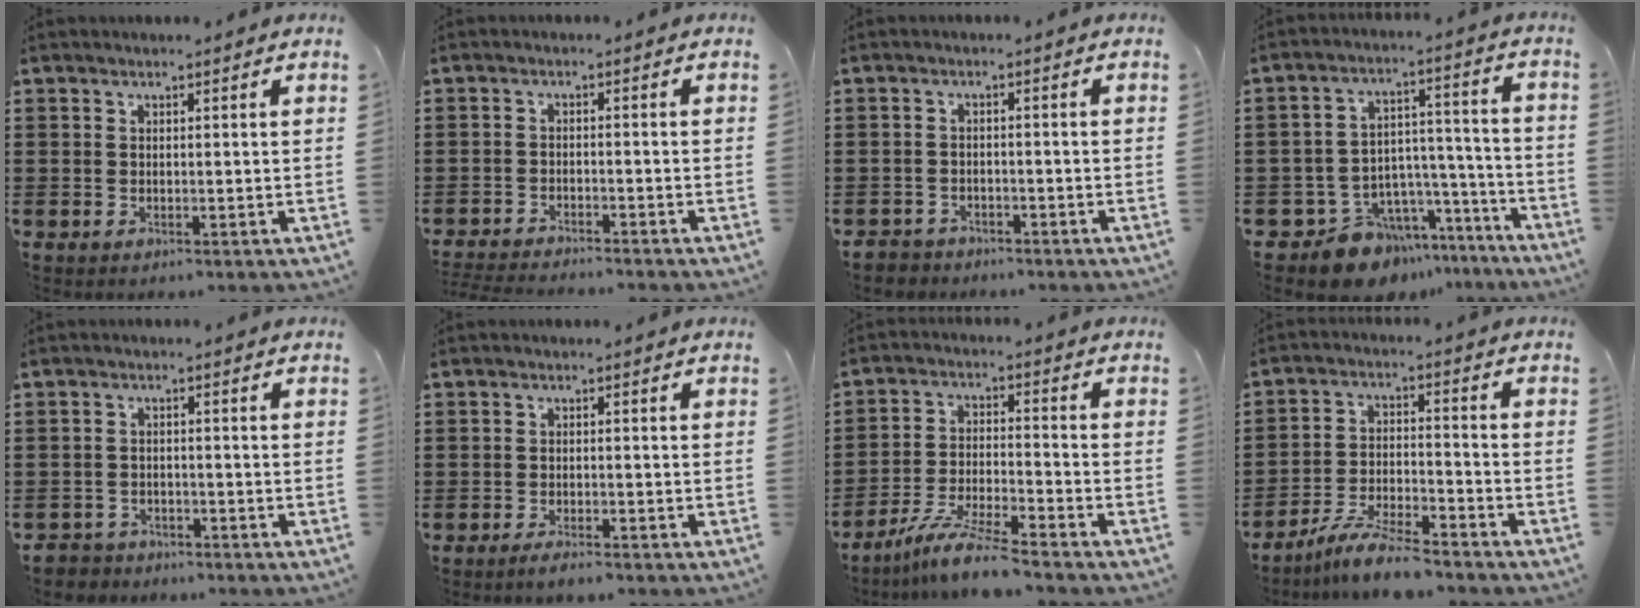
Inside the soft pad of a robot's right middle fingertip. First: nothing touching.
{"total": 2.8, "force": [-2.8, -0.1, 0.4], "torque": [-0.016, -0.005, -0.060]}
{"total": 2.0, "force": [-2.0, 0.5, -0.2], "torque": [-0.005, -0.001, -0.044]}
{"total": 10.7, "force": [-9.2, 5.2, 1.6], "torque": [-0.035, 0.034, -0.166]}
{"total": 2.5, "force": [-2.4, 0.6, -0.2], "torque": [-0.006, -0.003, -0.054]}
{"total": 1.6, "force": [-1.4, 0.1, 0.8], "torque": [-0.016, -0.005, -0.025]}
{"total": 7.8, "force": [-6.8, -0.2, 3.8], "torque": [-0.083, -0.012, -0.132]}
{"total": 7.3, "force": [-6.5, 0.5, 3.2], "torque": [-0.067, 0.000, -0.124]}